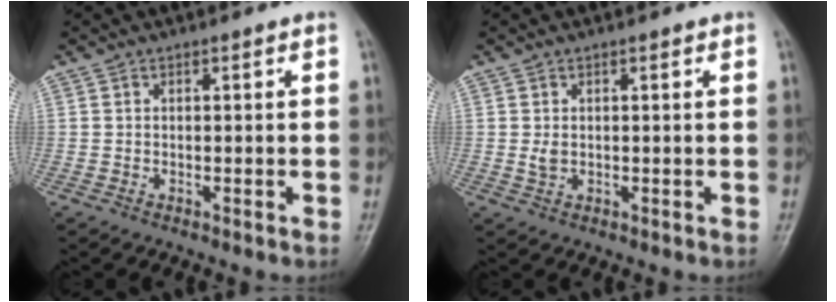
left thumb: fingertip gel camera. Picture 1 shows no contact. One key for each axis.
{"total": 2.0, "fx": 0.4, "fy": 1.2, "fz": 1.4, "tx": -0.022, "ty": -0.004, "tz": 0.011}